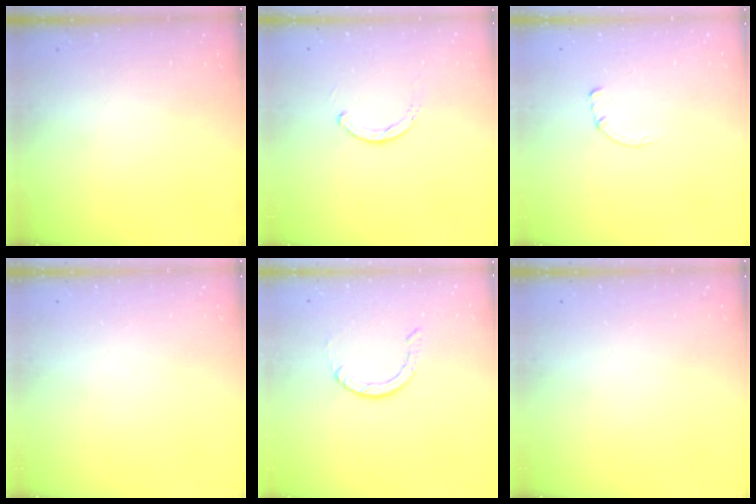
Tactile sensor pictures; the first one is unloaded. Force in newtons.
{"total": 1.9, "press": 1.9, "slide": 0.2}
{"total": 0.7, "press": 0.6, "slide": 0.1}
{"total": 0.0}
{"total": 0.9, "press": 0.9, "slide": 0.1}
{"total": 0.0}